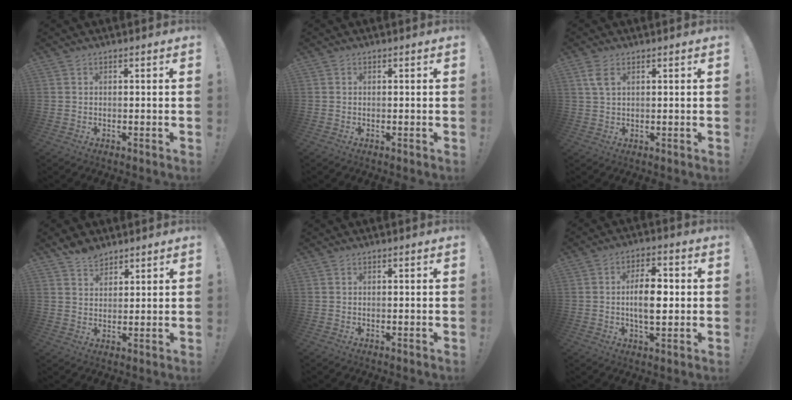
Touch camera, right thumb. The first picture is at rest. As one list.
[{"total": 0.0}, {"total": 4.1, "force": [1.8, 2.0, 3.1], "torque": [-0.055, 0.000, 0.032]}, {"total": 5.6, "force": [4.6, 3.1, 1.2], "torque": [-0.016, -0.026, 0.086]}, {"total": 0.0}, {"total": 10.5, "force": [-0.2, 5.3, 9.0], "torque": [-0.153, 0.002, -0.012]}]